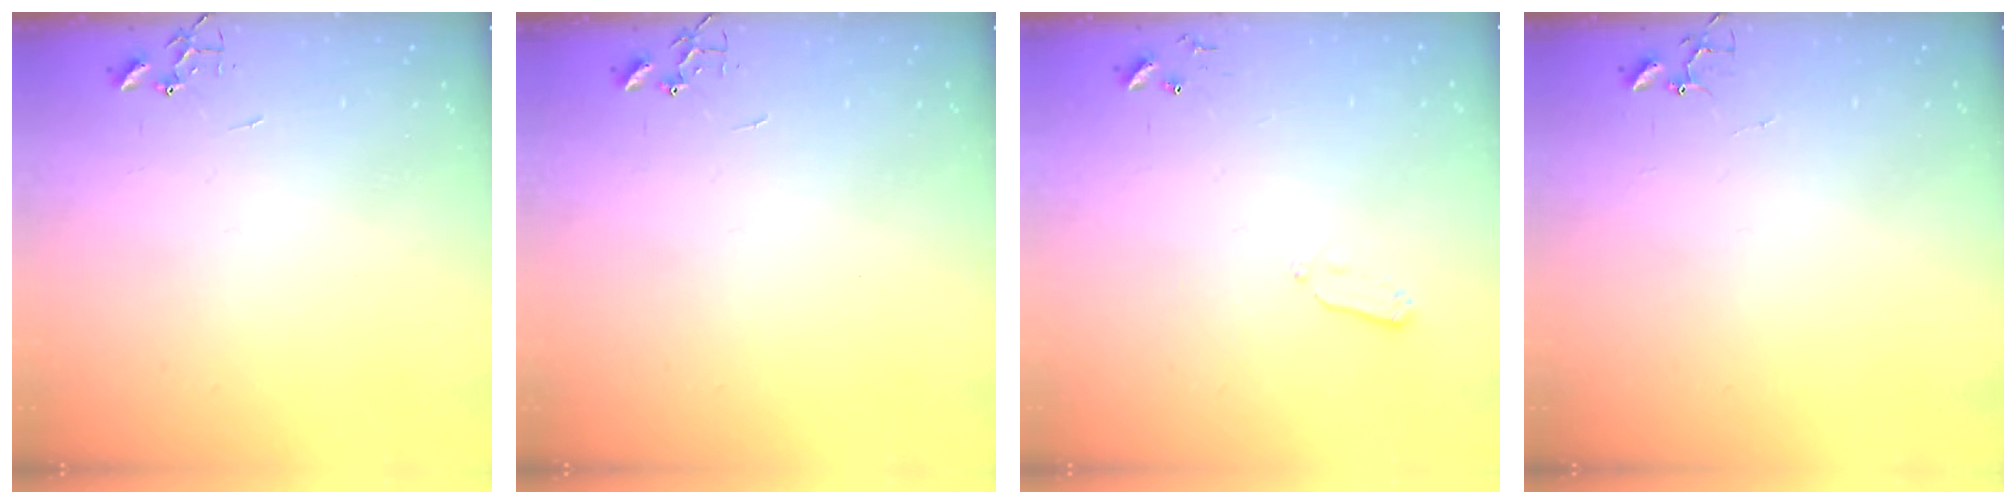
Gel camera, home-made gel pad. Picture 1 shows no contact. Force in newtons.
{"total": 0.0}
{"total": 4.0, "press": 3.9, "slide": 0.9}
{"total": 3.7, "press": 3.7, "slide": 0.3}